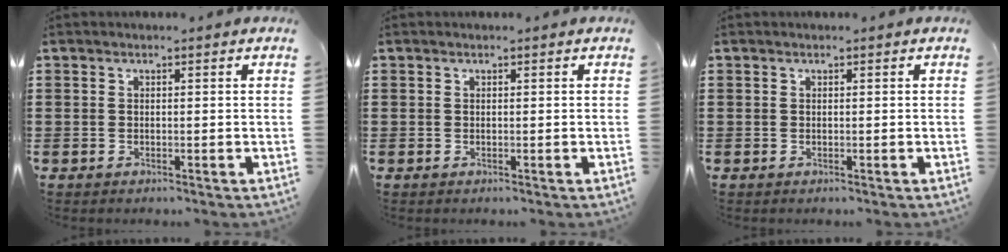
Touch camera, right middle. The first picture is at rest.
{"total": 0.0}
{"total": 0.0}